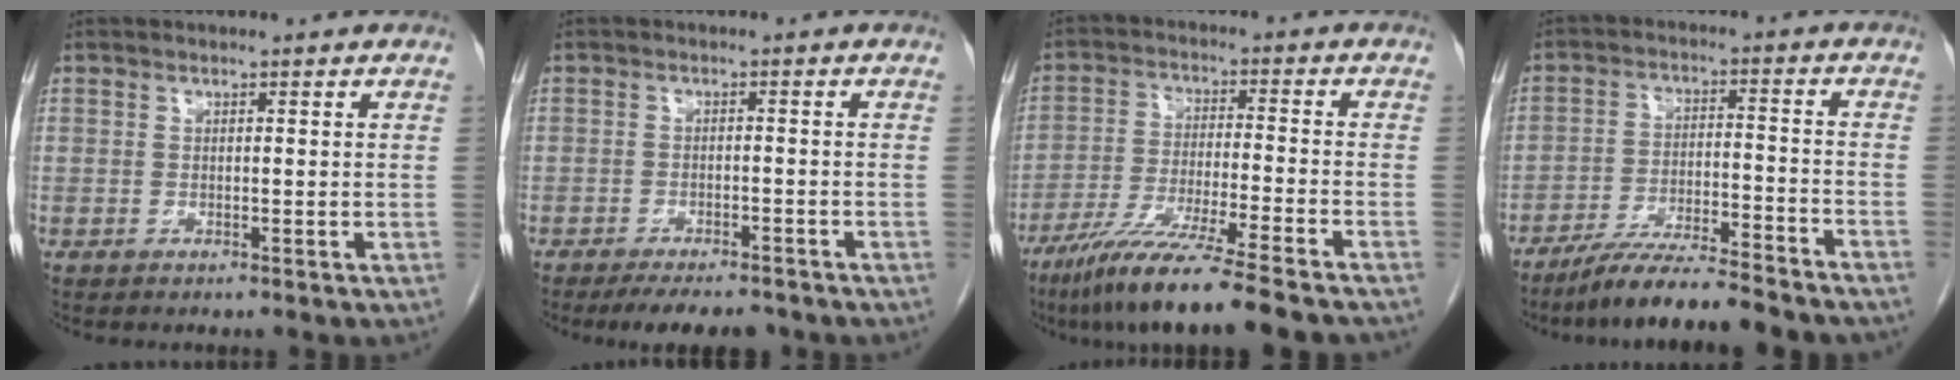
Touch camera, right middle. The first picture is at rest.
{"total": 7.7, "force": [-6.6, 2.1, 3.4], "torque": [-0.042, -0.007, -0.094]}
{"total": 15.1, "force": [-11.8, -0.4, 9.4], "torque": [-0.171, -0.051, -0.196]}
{"total": 13.7, "force": [-11.8, 0.7, 6.8], "torque": [-0.102, -0.012, -0.187]}